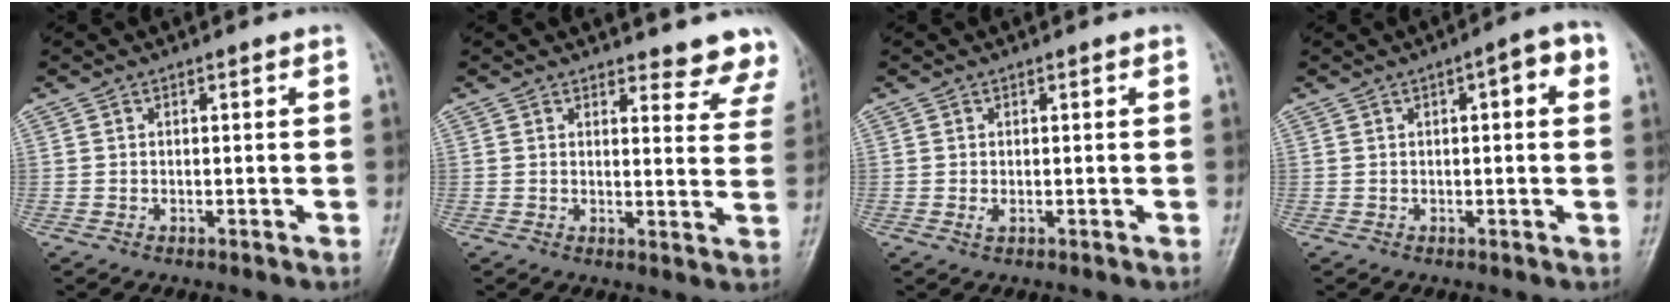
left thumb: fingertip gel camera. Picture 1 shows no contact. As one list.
[{"total": 9.3, "force": [8.7, 2.6, 1.6], "torque": [0.029, -0.059, 0.070]}, {"total": 1.5, "force": [-0.1, 0.7, 1.3], "torque": [-0.025, 0.004, 0.000]}, {"total": 5.4, "force": [1.6, 1.7, 4.9], "torque": [-0.060, 0.014, 0.014]}]